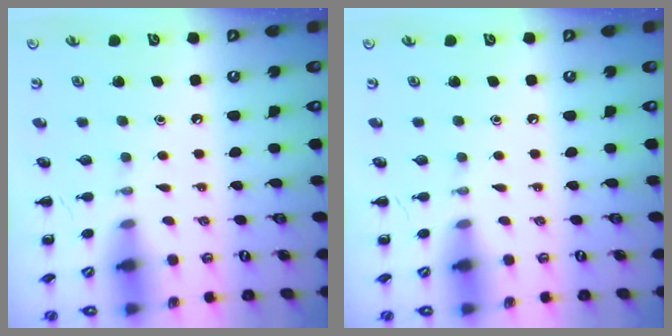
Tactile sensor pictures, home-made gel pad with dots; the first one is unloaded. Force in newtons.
{"total": 0.0}